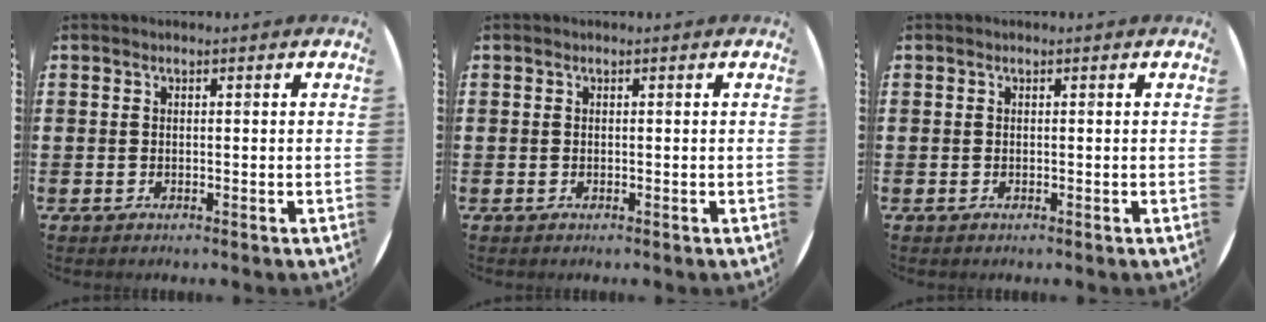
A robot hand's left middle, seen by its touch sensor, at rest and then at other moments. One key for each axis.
{"total": 0.0}
{"total": 0.0}